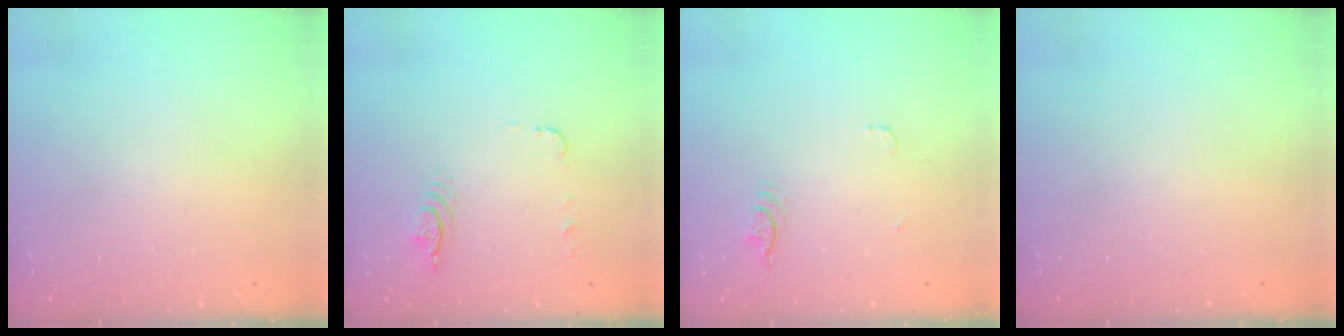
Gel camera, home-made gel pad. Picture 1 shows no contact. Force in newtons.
{"total": 6.7, "press": 6.7, "slide": 0.5}
{"total": 3.8, "press": 3.5, "slide": 1.6}
{"total": 0.0}